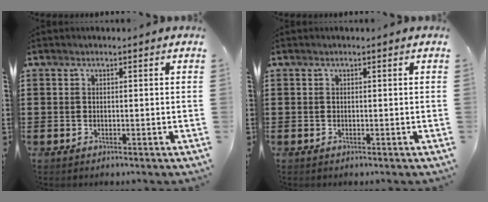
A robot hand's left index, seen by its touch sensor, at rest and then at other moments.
{"total": 0.0}